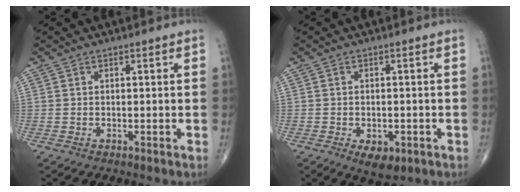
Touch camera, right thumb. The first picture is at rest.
{"total": 5.2, "force": [-2.0, 2.8, 3.8], "torque": [-0.052, 0.001, -0.020]}